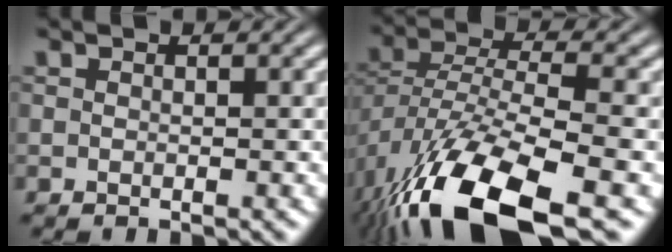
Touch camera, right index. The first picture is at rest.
{"total": 9.4, "force": [-4.3, 3.8, 7.4], "torque": [-0.160, -0.042, -0.043]}